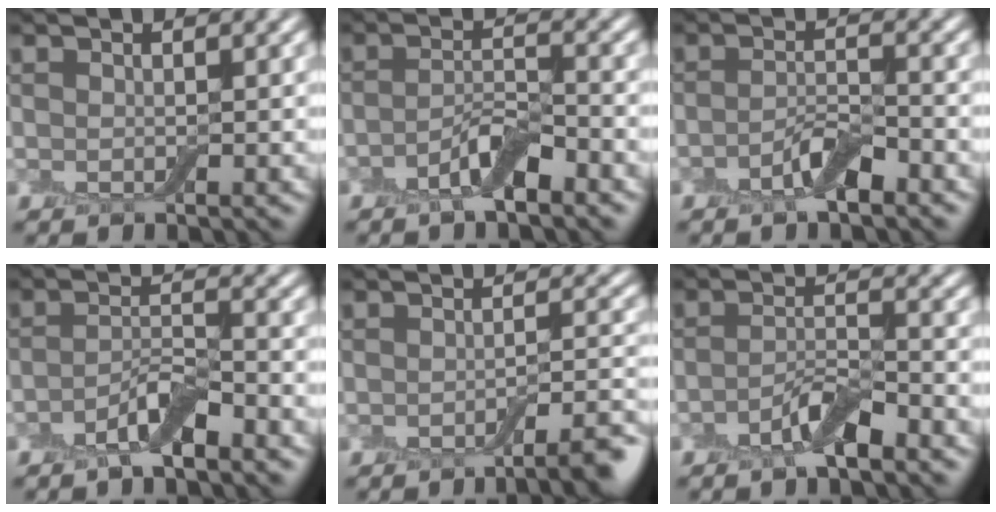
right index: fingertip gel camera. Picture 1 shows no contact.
{"total": 3.2, "force": [-2.0, 0.9, 2.3], "torque": [-0.045, 0.007, -0.041]}
{"total": 2.8, "force": [-1.7, 0.9, 2.1], "torque": [-0.040, 0.006, -0.034]}
{"total": 3.2, "force": [-2.1, 0.8, 2.2], "torque": [-0.043, 0.007, -0.044]}
{"total": 4.2, "force": [-2.6, 0.8, 3.2], "torque": [-0.037, 0.004, -0.043]}
{"total": 3.1, "force": [-2.0, 0.8, 2.3], "torque": [-0.043, 0.007, -0.041]}